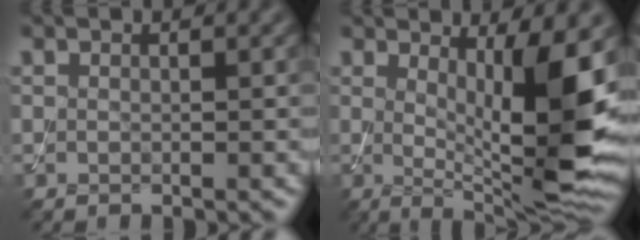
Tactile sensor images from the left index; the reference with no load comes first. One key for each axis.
{"total": 10.6, "fx": 1.4, "fy": 2.7, "fz": 10.1, "tx": -0.151, "ty": -0.023, "tz": 0.030}